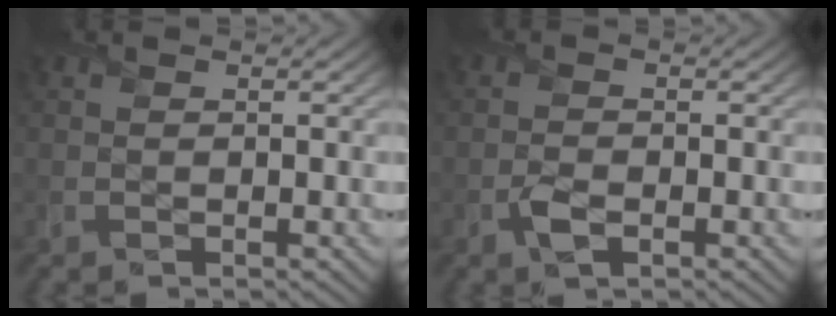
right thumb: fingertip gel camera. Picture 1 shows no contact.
{"total": 2.1, "force": [-1.1, 1.0, 1.4], "torque": [-0.032, -0.005, -0.025]}